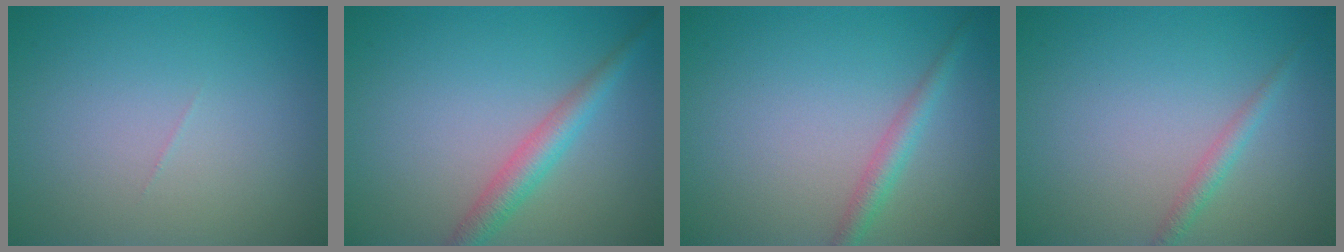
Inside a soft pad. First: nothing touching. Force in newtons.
{"total": 2.9, "press": 2.9, "slide": 0.1}
{"total": 1.9, "press": 1.9, "slide": 0.0}
{"total": 1.4, "press": 1.4, "slide": 0.0}